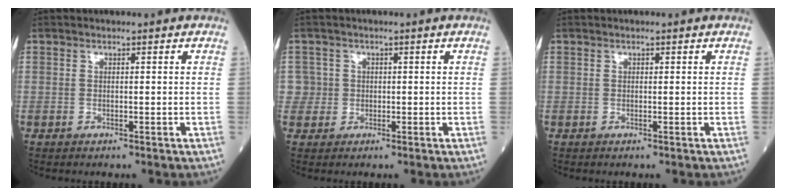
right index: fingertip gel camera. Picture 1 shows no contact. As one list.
[{"total": 2.5, "force": [0.1, 2.4, -0.5], "torque": [0.024, 0.010, -0.001]}, {"total": 0.0}]